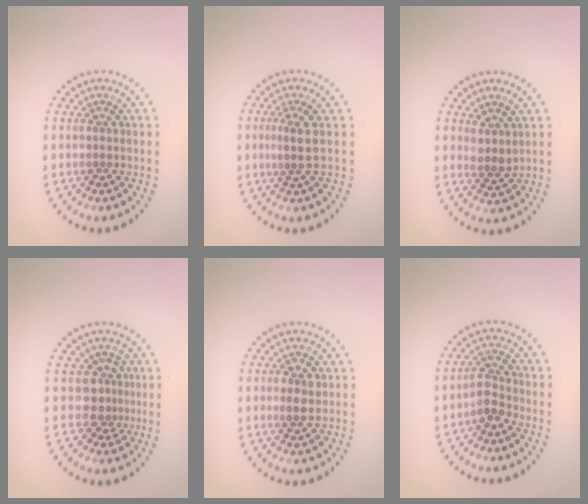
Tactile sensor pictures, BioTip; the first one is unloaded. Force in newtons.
{"total": 2.0, "press": 1.6, "slide": 1.1}
{"total": 2.0, "press": 1.7, "slide": 1.1}
{"total": 2.6, "press": 1.9, "slide": 1.7}
{"total": 2.3, "press": 2.3, "slide": 0.4}
{"total": 2.4, "press": 2.2, "slide": 1.1}